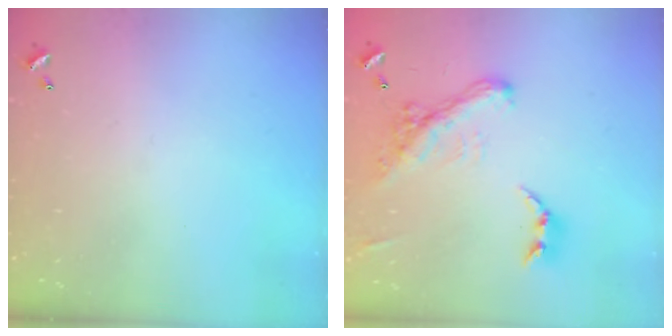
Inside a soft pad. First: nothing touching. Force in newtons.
{"total": 5.9, "press": 5.8, "slide": 1.4}